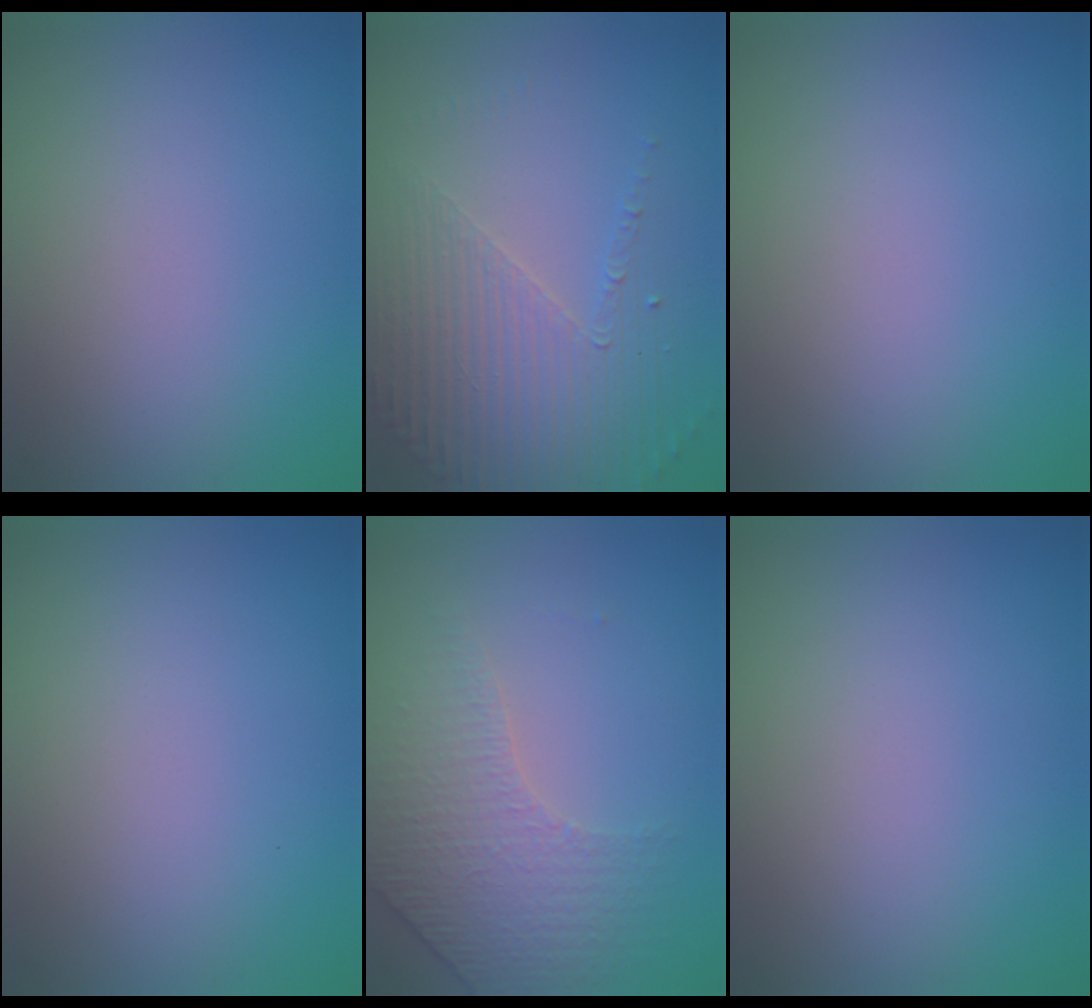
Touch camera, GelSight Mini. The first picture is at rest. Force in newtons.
{"total": 4.4, "press": 3.1, "slide": 3.2}
{"total": 0.0}
{"total": 0.0}
{"total": 4.4, "press": 3.1, "slide": 3.2}
{"total": 0.0}